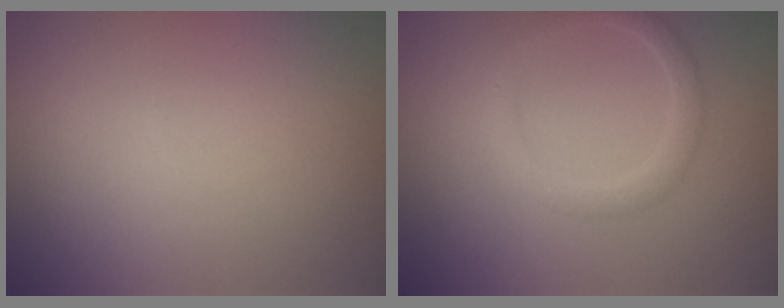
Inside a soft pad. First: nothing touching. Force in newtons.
{"total": 2.0, "press": 2.0, "slide": 0.1}